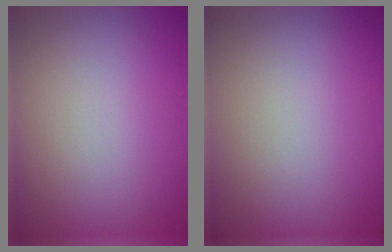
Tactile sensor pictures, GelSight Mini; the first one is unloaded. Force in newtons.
{"total": 0.0}